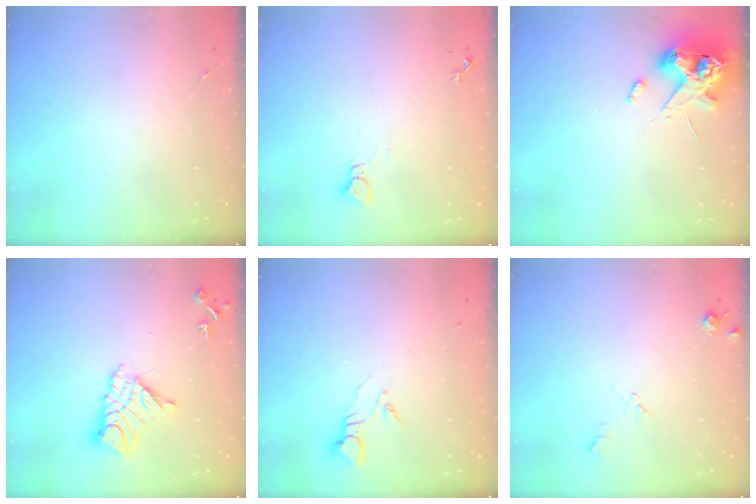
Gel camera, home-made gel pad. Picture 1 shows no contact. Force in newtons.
{"total": 2.2, "press": 2.2, "slide": 0.1}
{"total": 12.3, "press": 12.1, "slide": 1.9}
{"total": 13.7, "press": 13.7, "slide": 1.3}
{"total": 3.7, "press": 3.6, "slide": 0.4}
{"total": 5.8, "press": 5.8, "slide": 0.8}